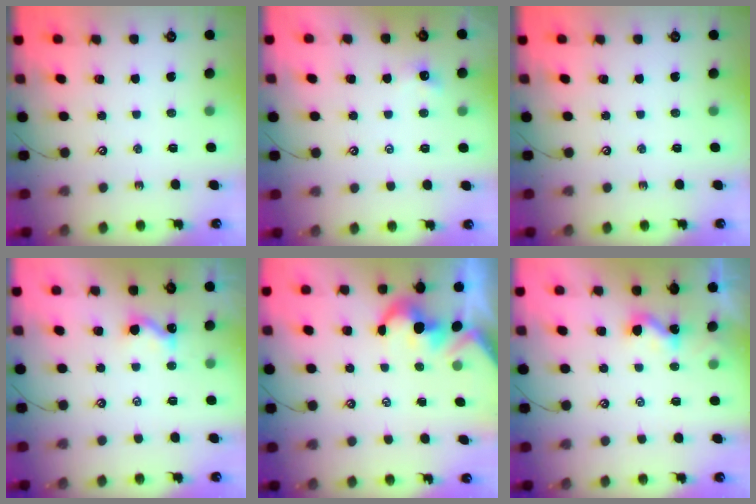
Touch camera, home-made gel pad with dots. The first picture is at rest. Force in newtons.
{"total": 1.2, "press": 1.1, "slide": 0.4}
{"total": 0.0}
{"total": 0.0}
{"total": 0.9, "press": 0.6, "slide": 0.7}
{"total": 1.1, "press": 1.1, "slide": 0.2}